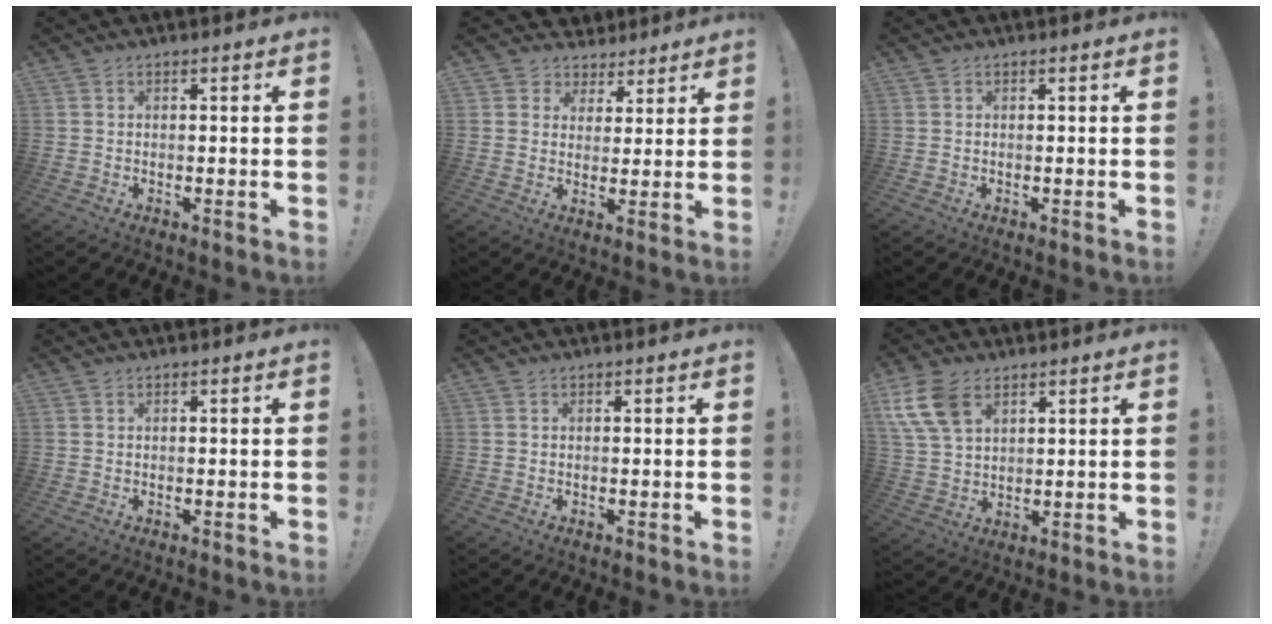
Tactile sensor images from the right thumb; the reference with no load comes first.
{"total": 5.6, "force": [2.8, 4.8, 0.3], "torque": [-0.010, -0.020, 0.060]}
{"total": 0.0}
{"total": 0.0}
{"total": 0.0}
{"total": 11.1, "force": [5.6, 6.8, 6.8], "torque": [-0.145, -0.014, 0.108]}